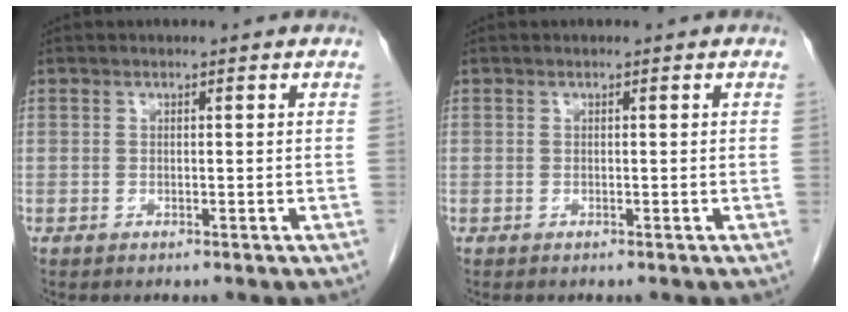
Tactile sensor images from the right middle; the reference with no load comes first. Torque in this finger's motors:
{"motor_torque": [-0.05, -0.11, 0.02, 0.01]}